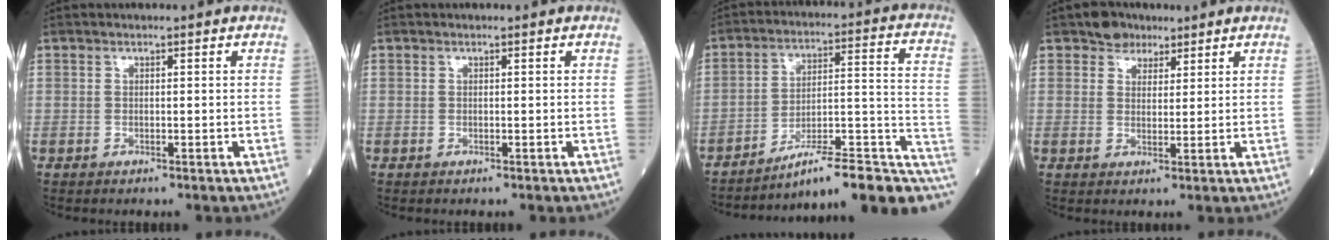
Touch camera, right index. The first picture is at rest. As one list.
[{"total": 0.0}, {"total": 18.6, "force": [-13.9, 2.4, 12.0], "torque": [-0.101, 0.044, -0.201]}, {"total": 3.7, "force": [2.6, 2.5, 0.6], "torque": [-0.007, 0.006, 0.039]}]